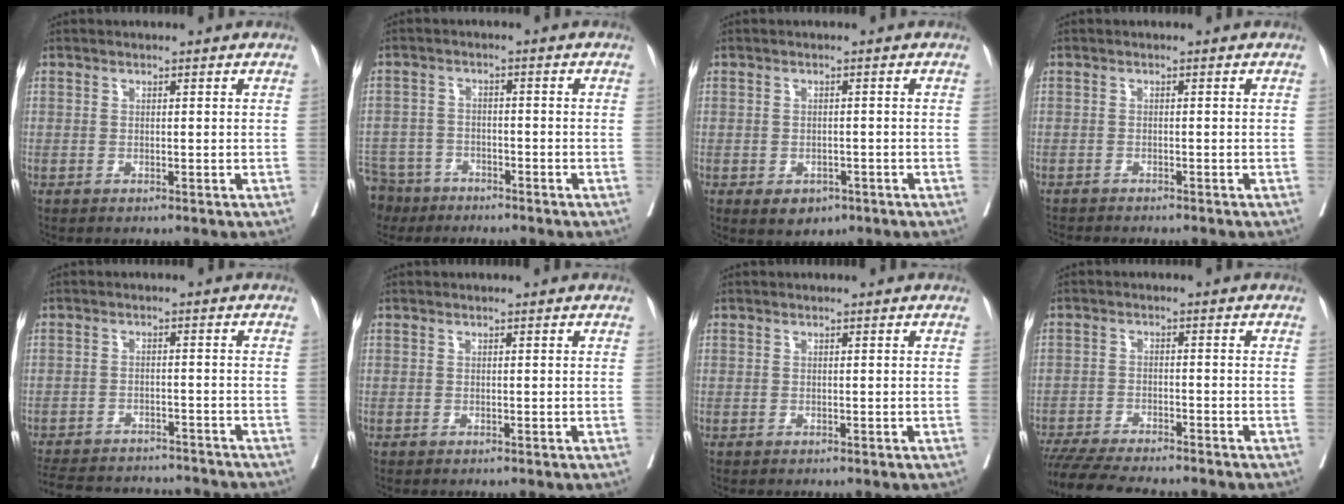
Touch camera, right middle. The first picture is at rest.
{"total": 10.1, "force": [-8.0, 5.9, 2.0], "torque": [-0.067, -0.006, -0.136]}
{"total": 3.6, "force": [-2.0, 2.4, 1.7], "torque": [-0.017, 0.000, -0.017]}
{"total": 5.2, "force": [-4.8, 0.6, 2.0], "torque": [-0.025, -0.008, -0.066]}
{"total": 17.0, "force": [-15.8, 3.9, 5.0], "torque": [-0.125, -0.006, -0.214]}
{"total": 0.0}
{"total": 0.0}
{"total": 12.2, "force": [-10.8, 1.2, 5.5], "torque": [-0.076, -0.018, -0.163]}